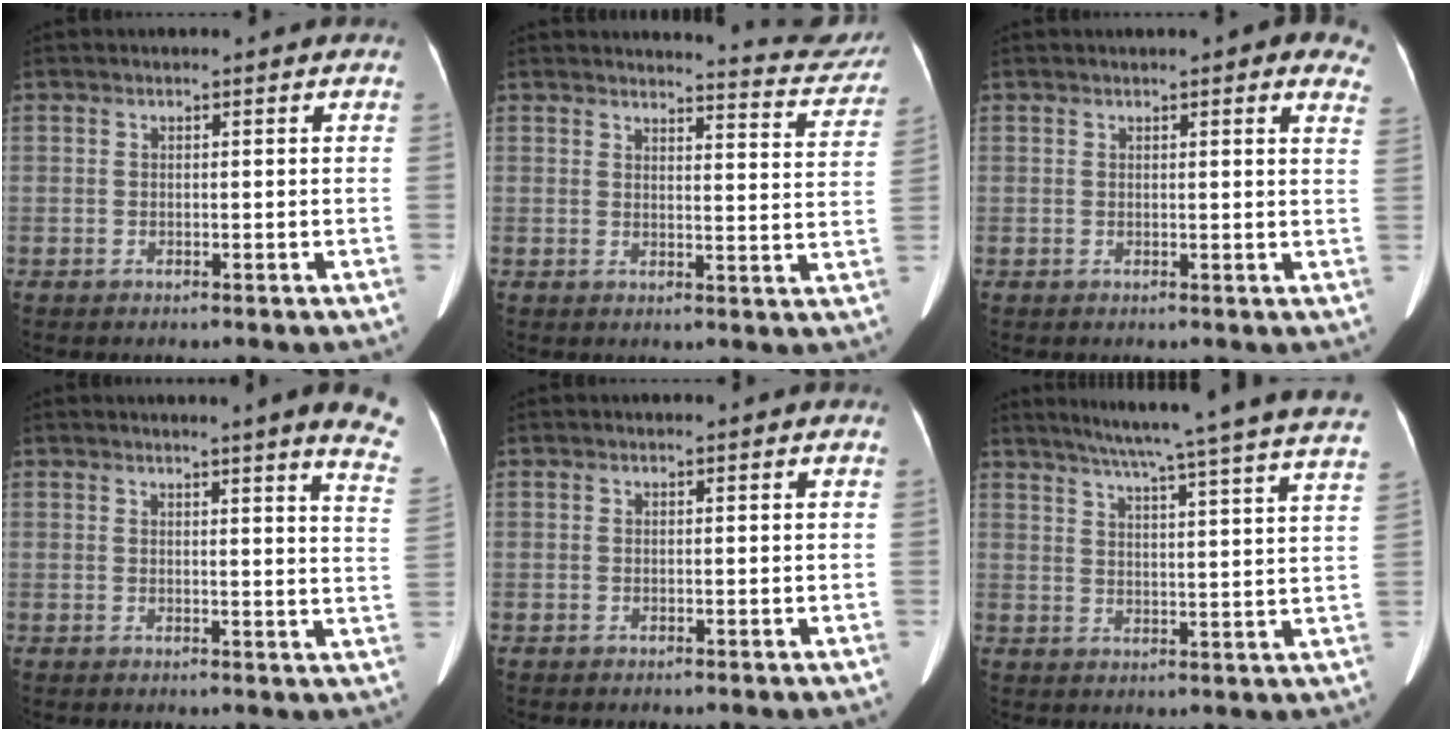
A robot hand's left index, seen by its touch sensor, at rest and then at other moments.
{"total": 10.6, "force": [10.5, 0.6, 0.8], "torque": [0.004, -0.065, 0.098]}
{"total": 7.6, "force": [5.7, 1.5, 4.8], "torque": [-0.041, 0.005, 0.045]}
{"total": 10.4, "force": [8.5, -0.6, 5.9], "torque": [-0.055, -0.052, 0.067]}
{"total": 0.0}
{"total": 25.8, "force": [22.8, -1.6, 11.9], "torque": [-0.185, -0.046, 0.280]}